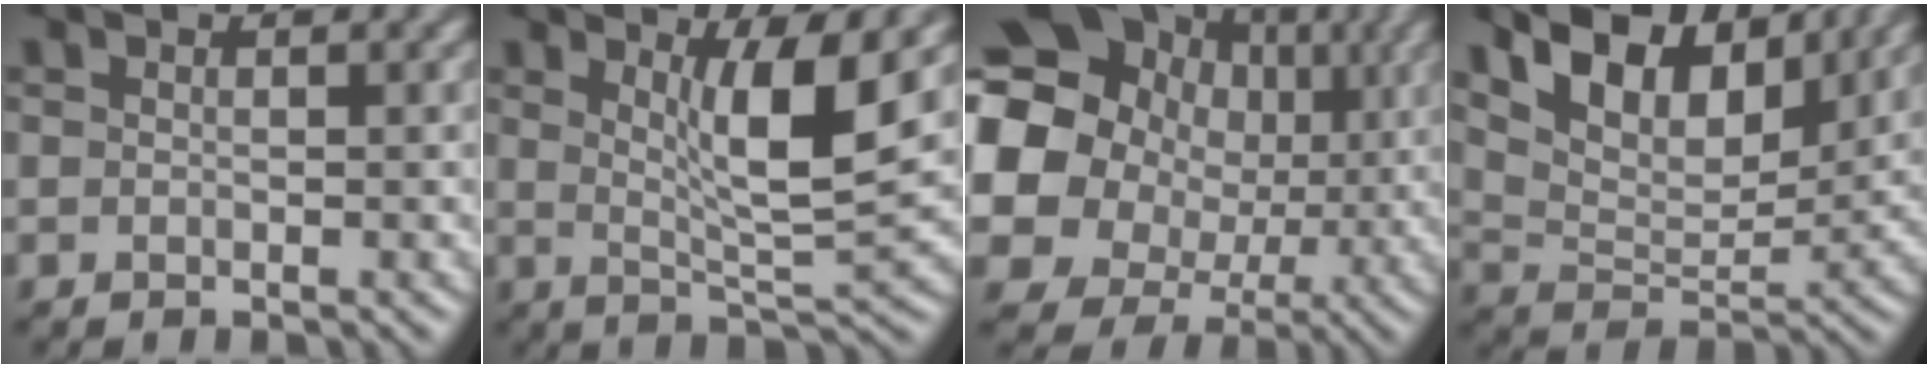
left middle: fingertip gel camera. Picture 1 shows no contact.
{"total": 6.4, "force": [2.1, 1.2, 5.9], "torque": [-0.091, -0.008, 0.039]}
{"total": 18.4, "force": [3.3, 15.9, 8.7], "torque": [-0.185, 0.013, 0.041]}
{"total": 9.9, "force": [6.6, 4.3, 6.0], "torque": [-0.121, 0.011, 0.103]}